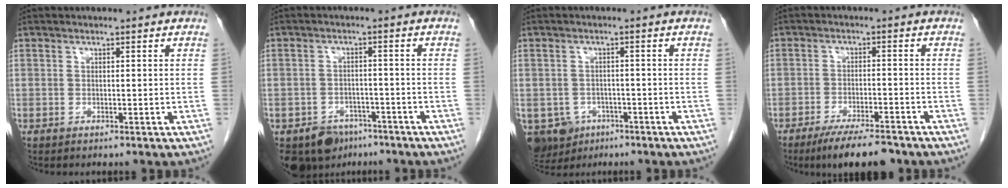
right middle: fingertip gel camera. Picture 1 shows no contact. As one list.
[{"total": 7.7, "force": [-5.3, 5.3, 2.0], "torque": [-0.036, 0.002, -0.077]}, {"total": 7.3, "force": [-4.0, 5.8, 1.7], "torque": [-0.040, 0.003, -0.055]}, {"total": 8.2, "force": [-6.6, 1.8, 4.6], "torque": [-0.068, -0.013, -0.106]}]